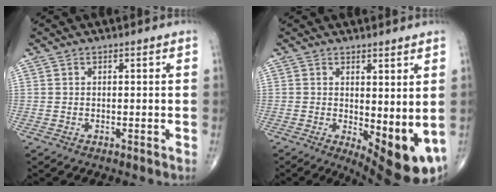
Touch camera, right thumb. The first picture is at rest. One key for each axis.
{"total": 10.5, "fx": -0.8, "fy": 3.7, "fz": 9.8, "tx": -0.122, "ty": -0.027, "tz": 0.001}